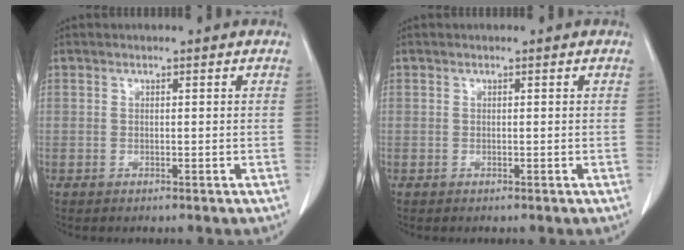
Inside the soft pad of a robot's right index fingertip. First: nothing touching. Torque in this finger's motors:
{"motor_torque": [0.00, 0.00, 0.02, 0.00]}